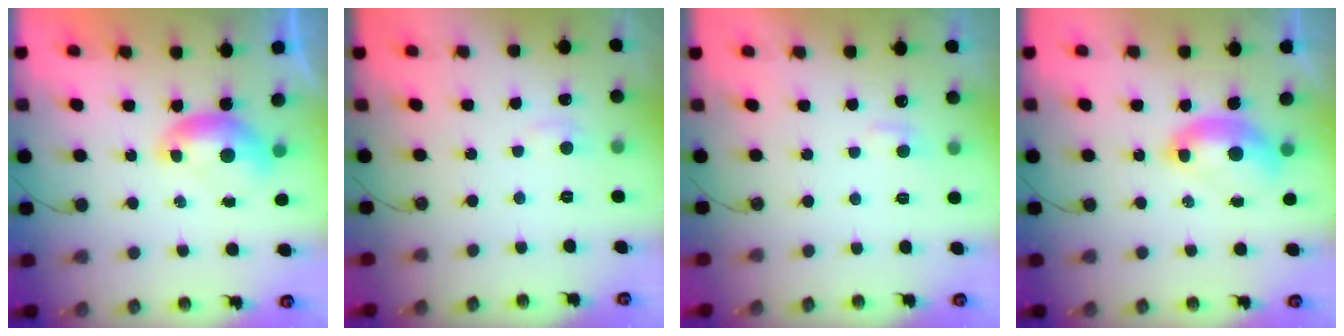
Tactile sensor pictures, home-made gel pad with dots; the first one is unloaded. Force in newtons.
{"total": 1.8, "press": 1.6, "slide": 0.6}
{"total": 1.8, "press": 1.7, "slide": 0.5}
{"total": 2.6, "press": 2.6, "slide": 0.6}